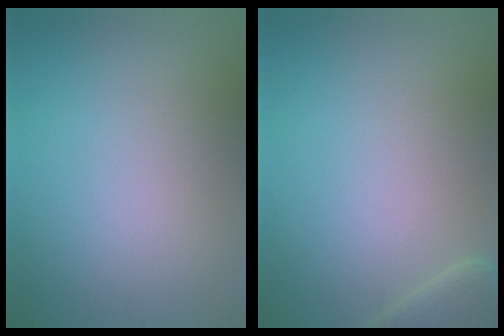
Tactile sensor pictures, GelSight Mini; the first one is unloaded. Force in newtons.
{"total": 2.4, "press": 2.3, "slide": 0.4}